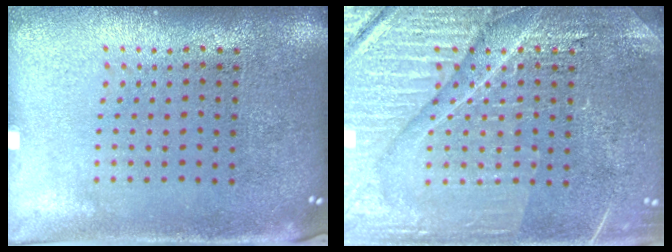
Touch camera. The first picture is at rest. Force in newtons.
{"total": 4.5, "press": 4.5, "slide": 0.6}